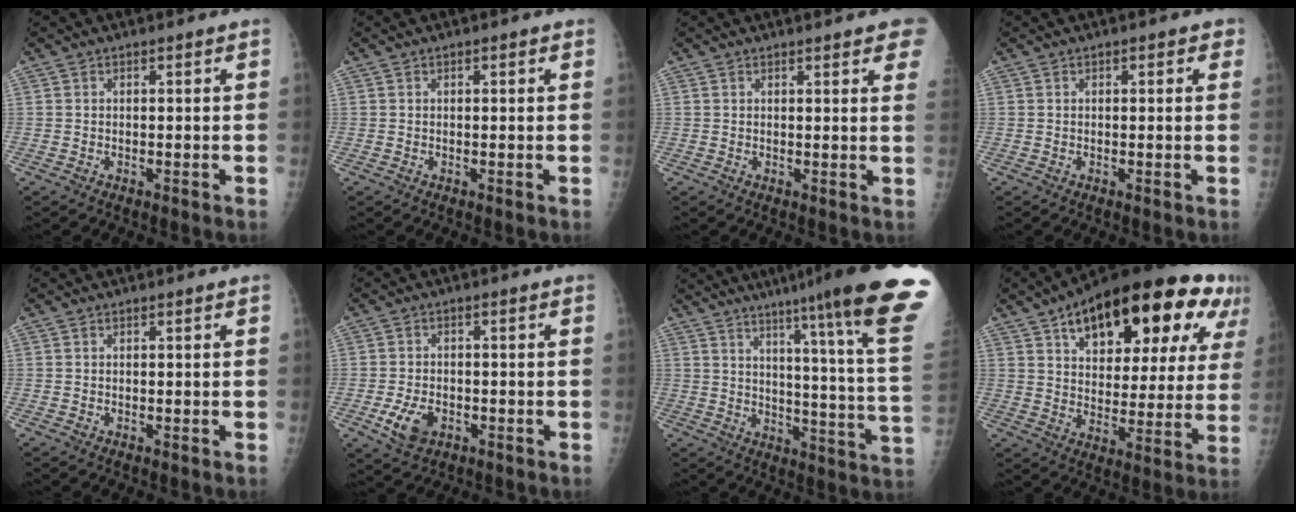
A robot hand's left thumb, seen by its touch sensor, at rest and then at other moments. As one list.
[{"total": 0.7, "force": [0.3, 0.3, 0.6], "torque": [-0.007, 0.001, 0.002]}, {"total": 7.5, "force": [5.0, 1.5, 5.4], "torque": [-0.048, -0.007, 0.050]}, {"total": 1.9, "force": [0.8, 1.0, 1.3], "torque": [-0.005, 0.002, 0.006]}, {"total": 0.0}, {"total": 5.9, "force": [-2.3, 3.8, 3.8], "torque": [-0.069, 0.004, -0.037]}, {"total": 25.9, "force": [17.8, -0.1, 18.9], "torque": [-0.227, -0.104, 0.230]}, {"total": 28.0, "force": [14.0, 12.8, 20.5], "torque": [-0.260, 0.006, 0.201]}]